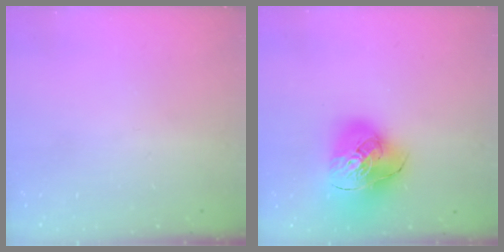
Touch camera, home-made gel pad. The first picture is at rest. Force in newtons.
{"total": 20.4, "press": 20.2, "slide": 2.5}